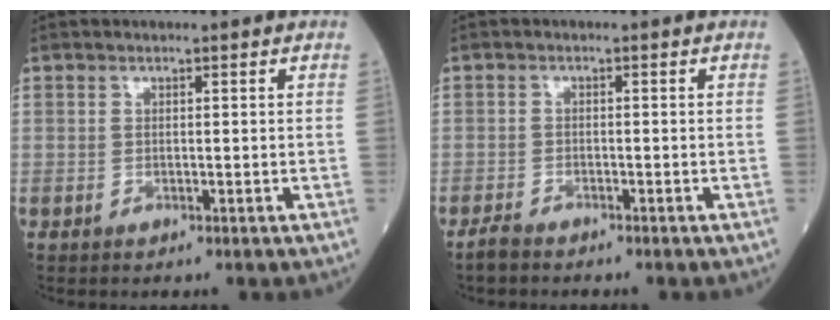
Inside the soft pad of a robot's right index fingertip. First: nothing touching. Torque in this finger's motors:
{"motor_torque": [0.04, -0.01, 0.06, 0.03]}